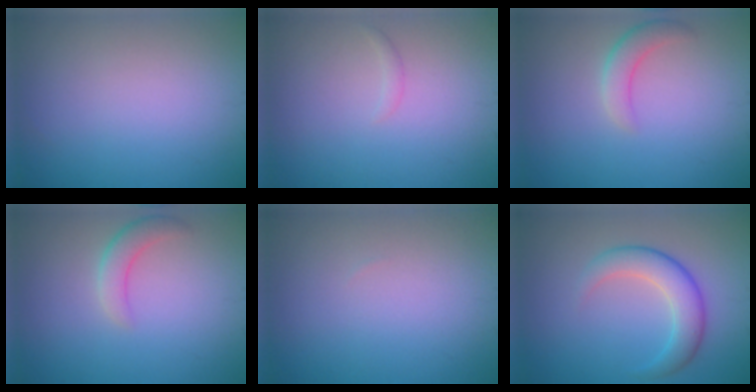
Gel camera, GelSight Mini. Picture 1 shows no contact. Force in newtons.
{"total": 0.6, "press": 0.6, "slide": 0.1}
{"total": 2.2, "press": 2.2, "slide": 0.1}
{"total": 2.2, "press": 2.2, "slide": 0.1}
{"total": 0.0}
{"total": 4.0, "press": 4.0, "slide": 0.1}